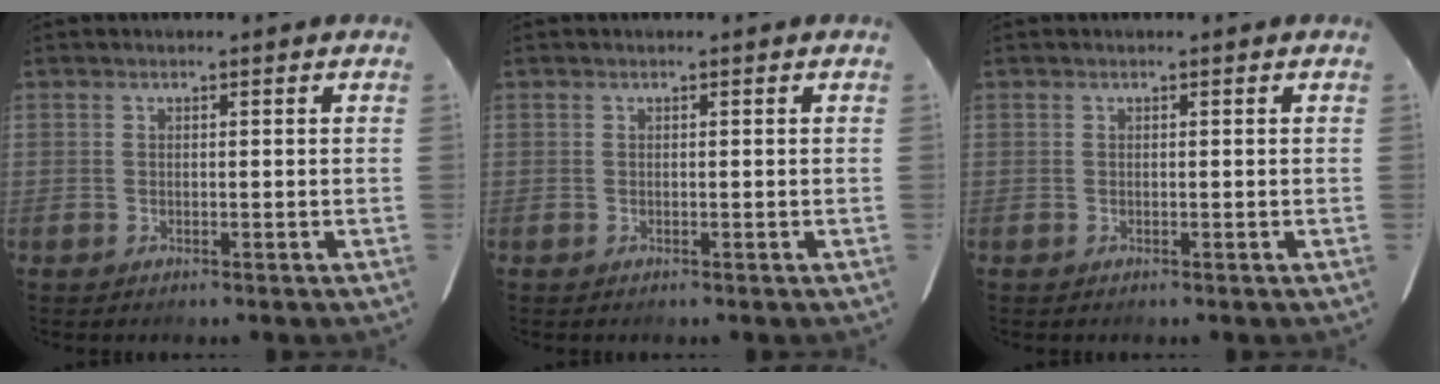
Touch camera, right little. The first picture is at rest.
{"total": 0.0}
{"total": 0.0}